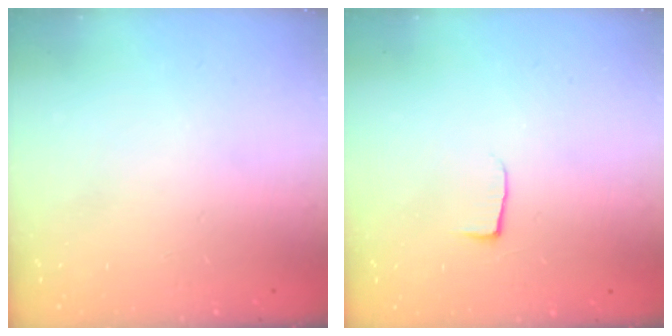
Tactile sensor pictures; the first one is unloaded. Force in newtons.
{"total": 3.9, "press": 3.9, "slide": 0.5}